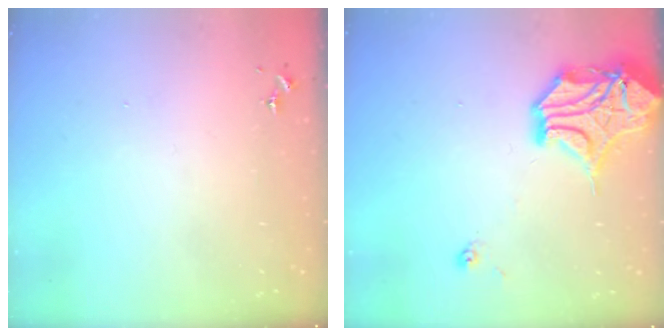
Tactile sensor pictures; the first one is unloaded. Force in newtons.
{"total": 16.4, "press": 16.2, "slide": 2.5}